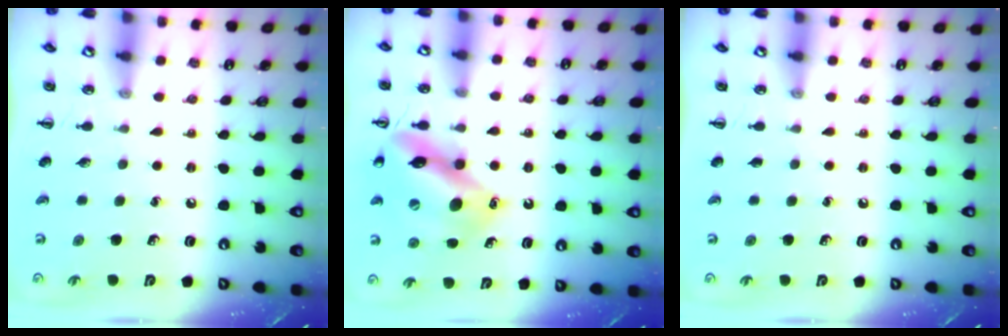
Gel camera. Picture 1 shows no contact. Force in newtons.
{"total": 15.2, "press": 14.9, "slide": 2.7}
{"total": 0.0}